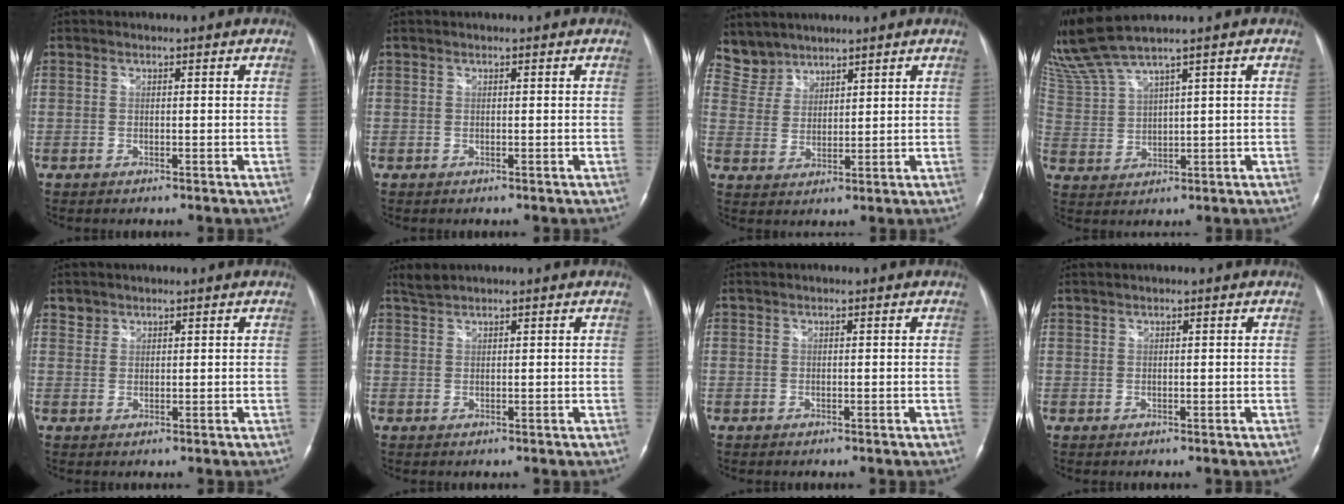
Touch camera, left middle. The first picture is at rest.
{"total": 0.0}
{"total": 5.2, "force": [4.7, 2.0, -0.7], "torque": [0.013, 0.007, 0.104]}
{"total": 7.1, "force": [6.1, -1.2, 3.3], "torque": [-0.088, 0.009, 0.137]}
{"total": 1.4, "force": [1.1, 0.9, -0.3], "torque": [0.013, 0.005, 0.016]}
{"total": 1.6, "force": [1.5, -0.1, 0.2], "torque": [-0.008, 0.011, 0.037]}
{"total": 0.0}
{"total": 0.8, "force": [0.7, -0.1, 0.3], "torque": [-0.010, 0.009, 0.020]}